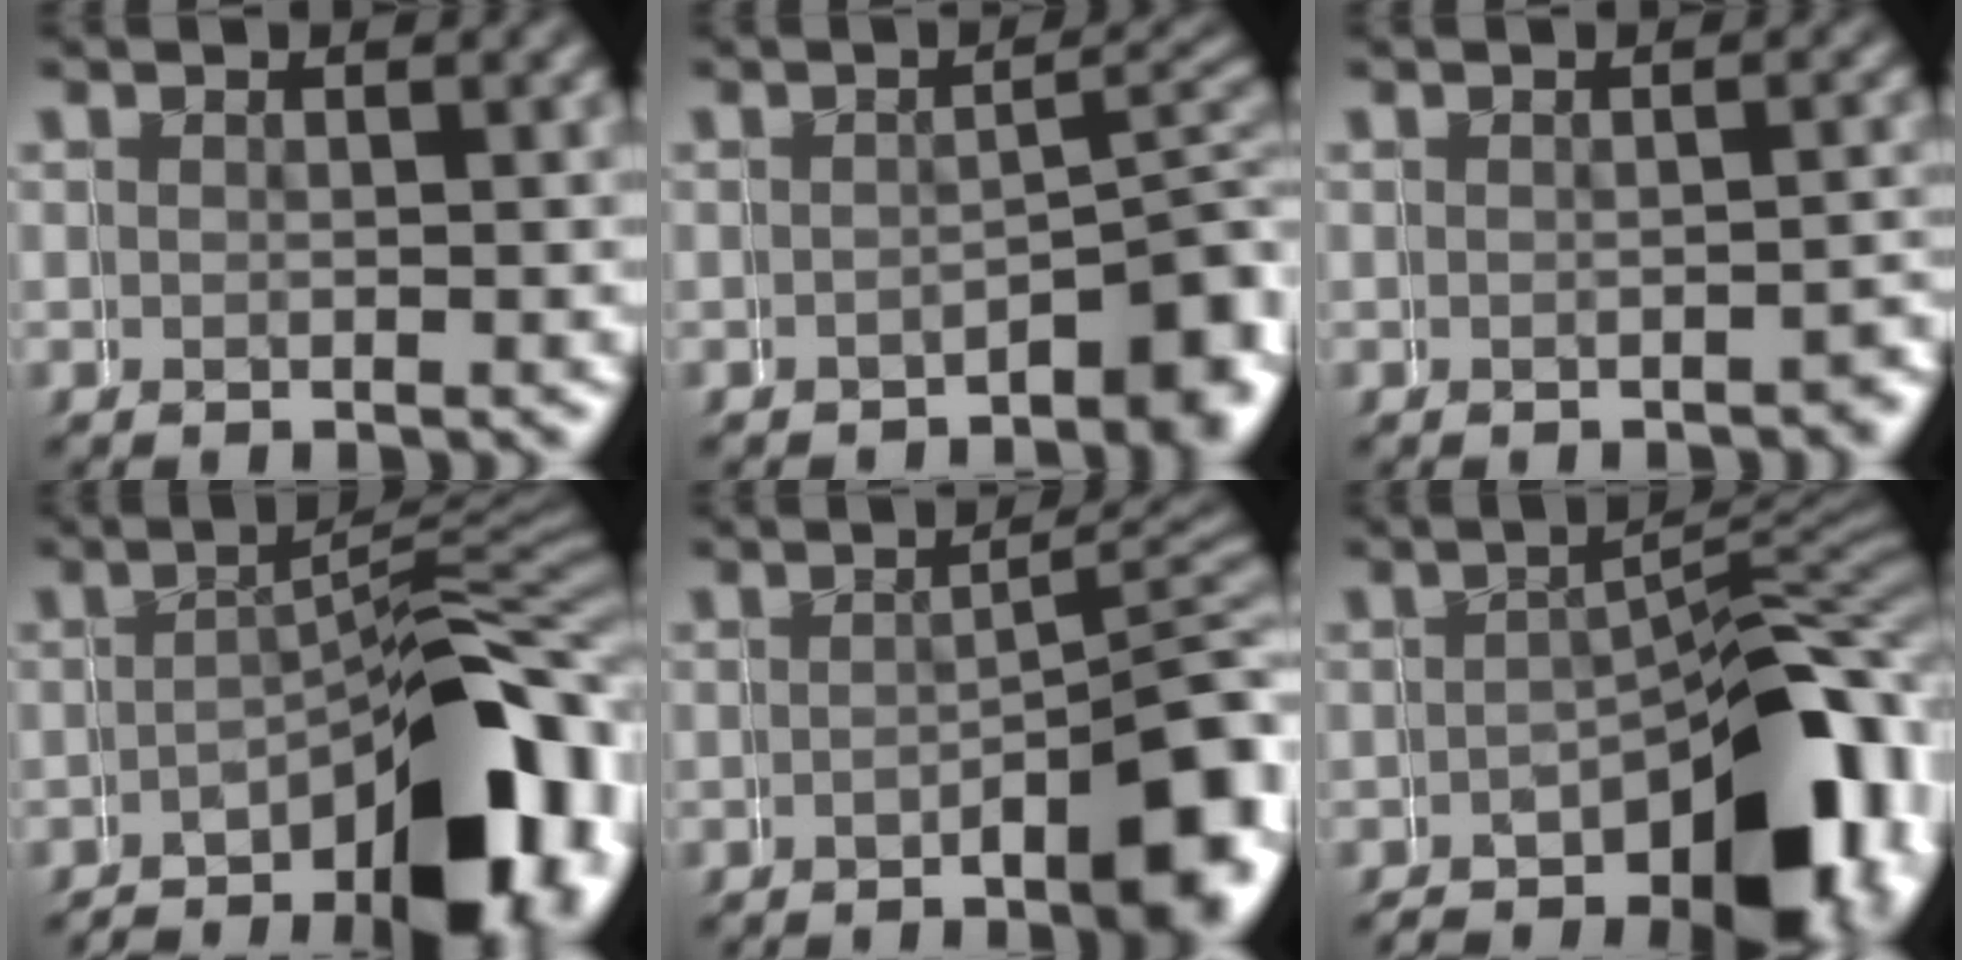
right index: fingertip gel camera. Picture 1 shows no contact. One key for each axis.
{"total": 4.7, "fx": -2.7, "fy": 1.4, "fz": 3.6, "tx": -0.030, "ty": 0.004, "tz": -0.041}
{"total": 1.3, "fx": -1.1, "fy": 0.4, "fz": 0.5, "tx": -0.002, "ty": 0.007, "tz": -0.020}
{"total": 12.6, "fx": -6.3, "fy": 5.3, "fz": 9.5, "tx": -0.113, "ty": 0.000, "tz": -0.087}
{"total": 7.9, "fx": -4.0, "fy": 2.2, "fz": 6.5, "tx": -0.063, "ty": 0.005, "tz": -0.058}
{"total": 11.5, "fx": -5.3, "fy": 5.4, "fz": 8.7, "tx": -0.103, "ty": 0.002, "tz": -0.074}